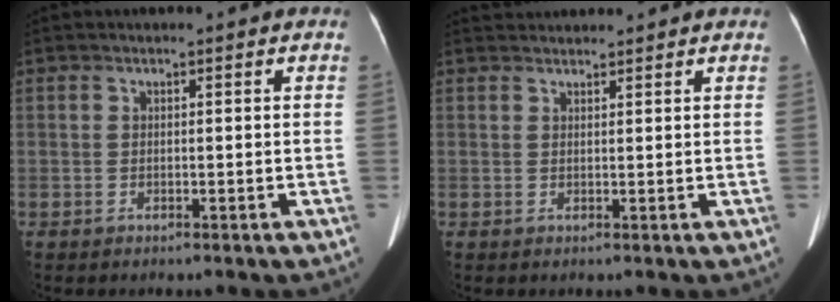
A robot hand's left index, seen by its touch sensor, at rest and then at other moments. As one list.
[{"total": 3.2, "force": [3.1, 0.4, 0.1], "torque": [-0.008, 0.032, 0.050]}]